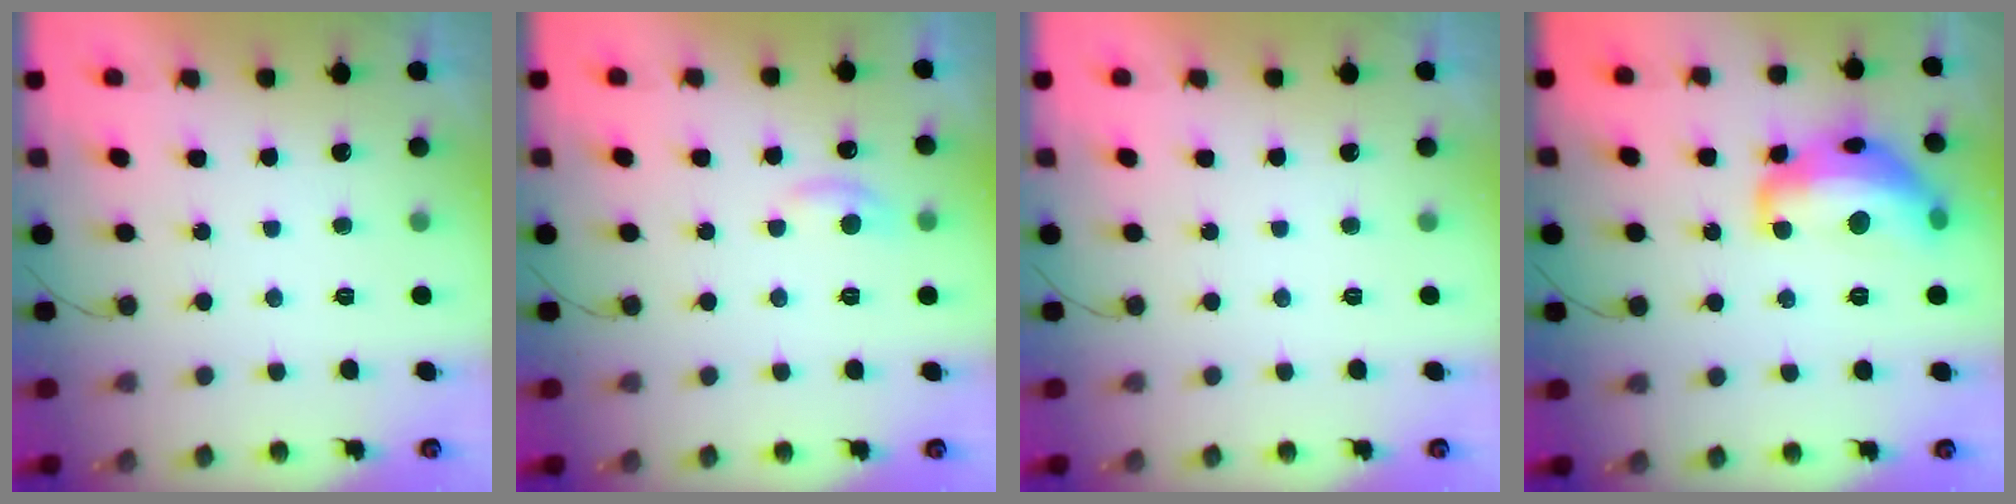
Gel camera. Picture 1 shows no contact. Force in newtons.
{"total": 6.6, "press": 6.6, "slide": 0.8}
{"total": 0.0}
{"total": 17.5, "press": 17.5, "slide": 1.0}